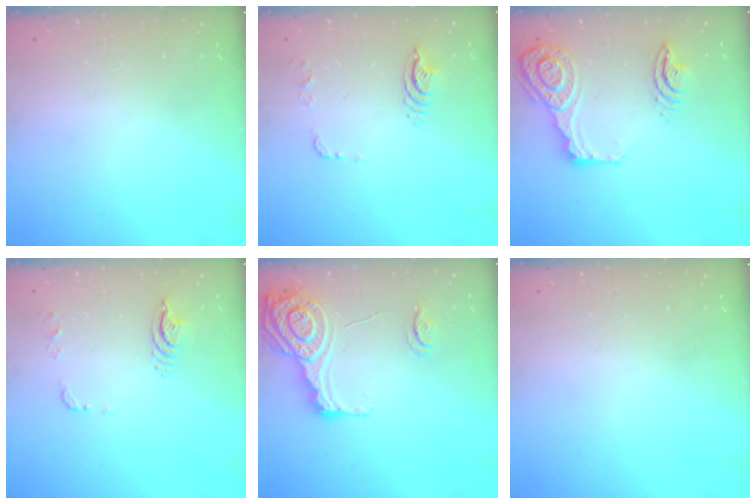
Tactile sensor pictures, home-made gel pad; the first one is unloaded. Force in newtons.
{"total": 8.3, "press": 8.3, "slide": 0.8}
{"total": 17.7, "press": 17.1, "slide": 4.4}
{"total": 8.3, "press": 8.3, "slide": 0.8}
{"total": 16.9, "press": 16.8, "slide": 1.4}
{"total": 0.0}